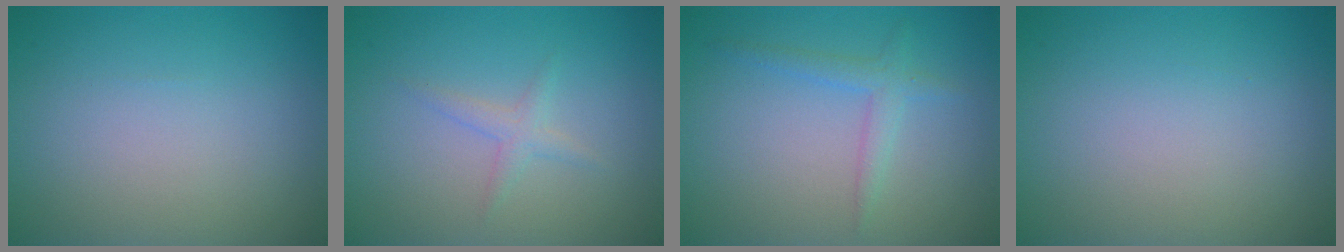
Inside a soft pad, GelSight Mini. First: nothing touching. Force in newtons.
{"total": 1.3, "press": 1.3, "slide": 0.1}
{"total": 1.9, "press": 1.9, "slide": 0.1}
{"total": 0.0}